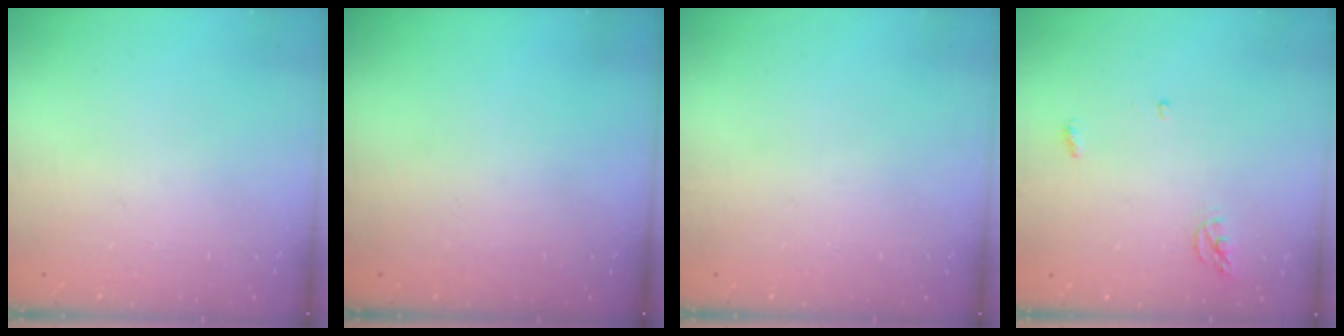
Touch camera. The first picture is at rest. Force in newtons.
{"total": 0.0}
{"total": 0.0}
{"total": 3.5, "press": 3.5, "slide": 0.2}